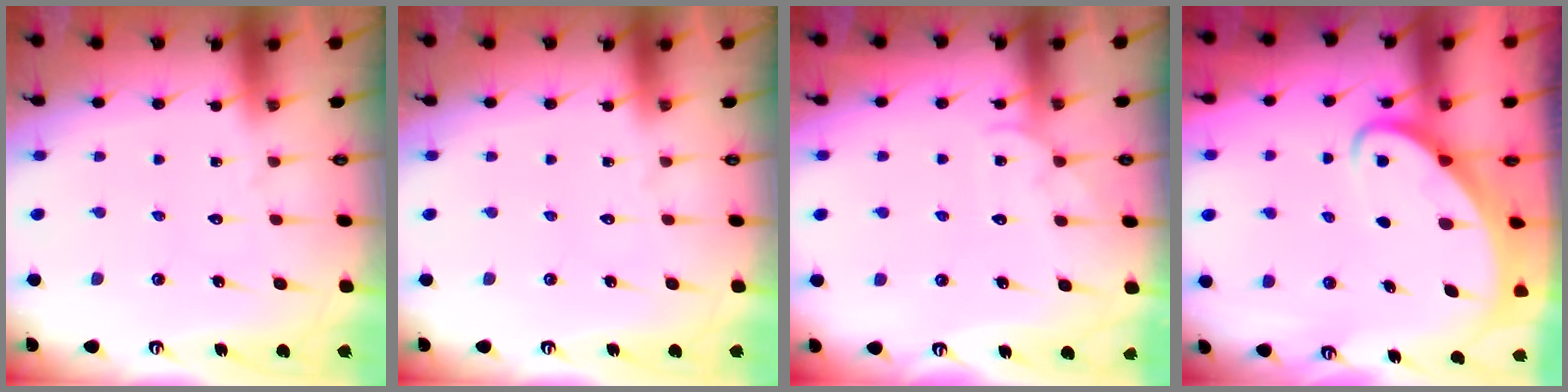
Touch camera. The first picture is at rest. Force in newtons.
{"total": 0.0}
{"total": 3.5, "press": 3.5, "slide": 0.4}
{"total": 2.9, "press": 2.9, "slide": 0.2}